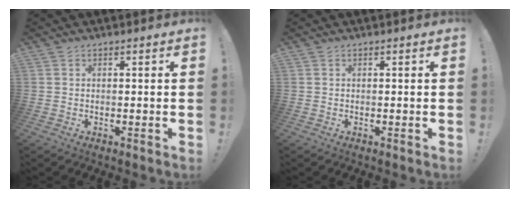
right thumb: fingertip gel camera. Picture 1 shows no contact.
{"total": 0.0}